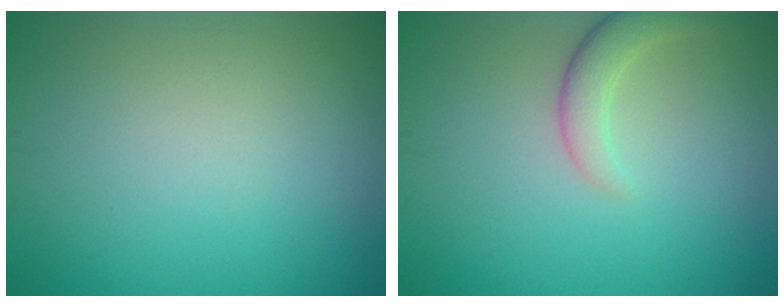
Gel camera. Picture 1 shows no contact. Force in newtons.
{"total": 2.6, "press": 2.6, "slide": 0.3}